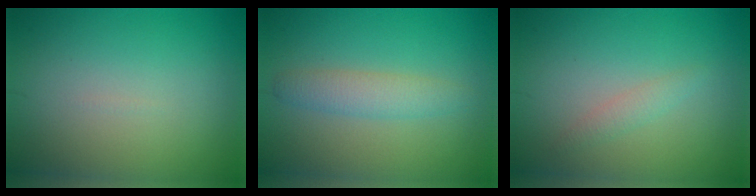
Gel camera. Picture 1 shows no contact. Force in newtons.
{"total": 2.5, "press": 2.5, "slide": 0.2}
{"total": 1.1, "press": 1.1, "slide": 0.0}